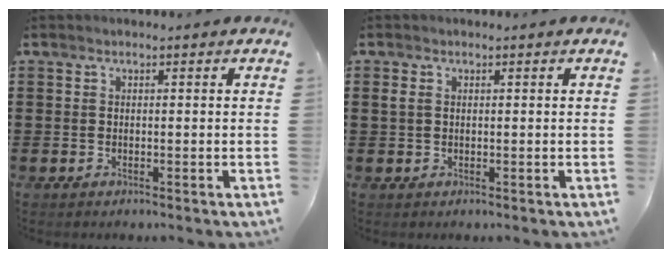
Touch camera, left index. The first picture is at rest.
{"total": 1.3, "force": [0.3, 0.8, 1.0], "torque": [-0.029, 0.002, 0.003]}